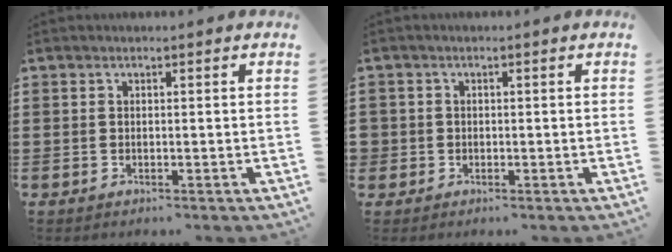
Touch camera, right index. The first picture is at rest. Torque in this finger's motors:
{"motor_torque": [2.14, 0.00, 0.06, 0.00]}